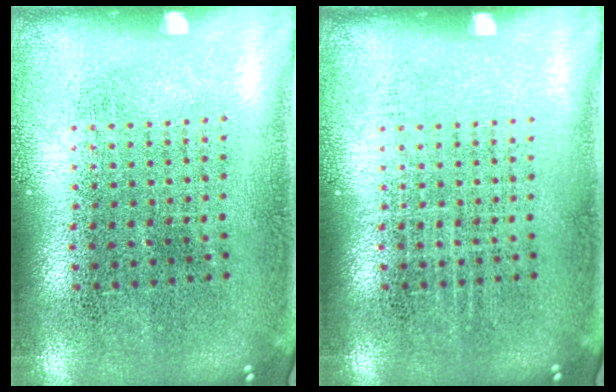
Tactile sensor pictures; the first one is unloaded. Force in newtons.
{"total": 0.0}